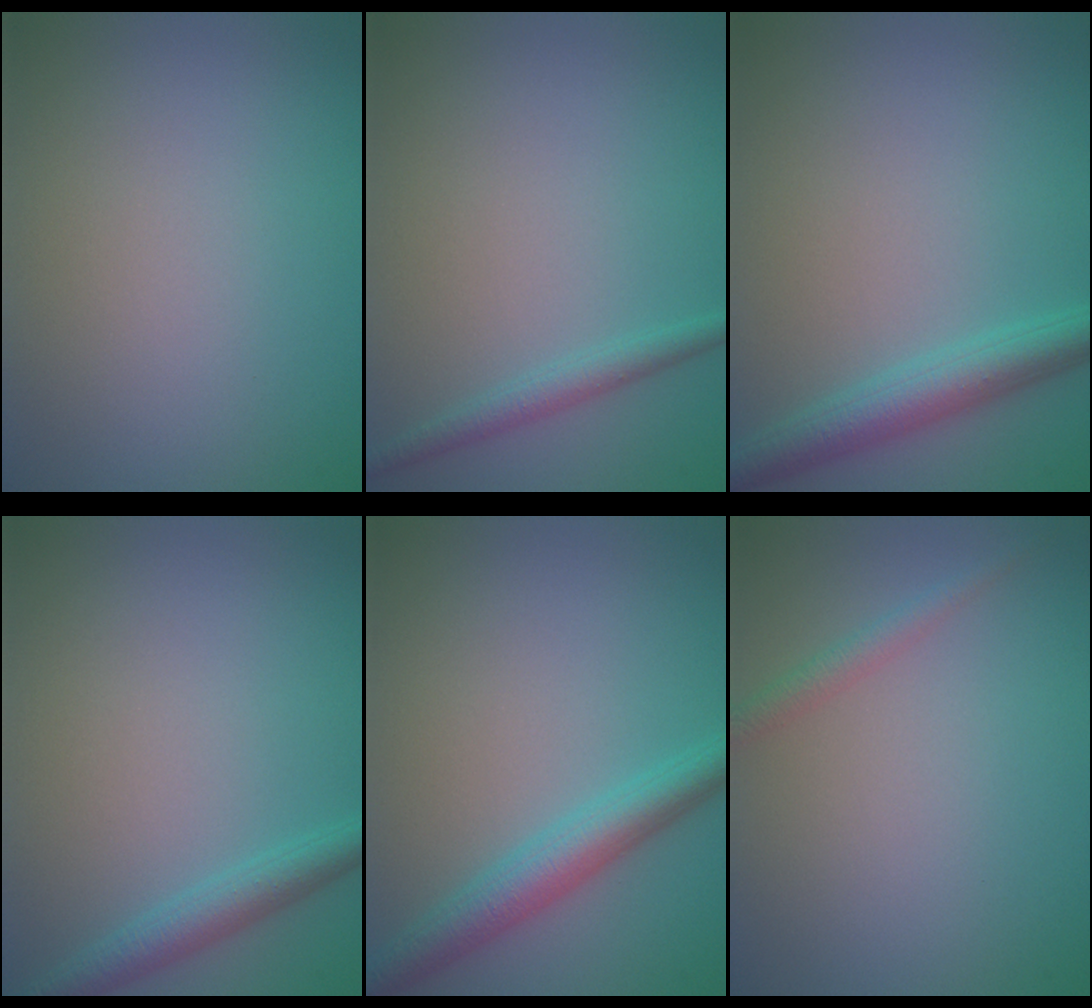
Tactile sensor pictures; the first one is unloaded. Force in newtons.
{"total": 1.7, "press": 1.7, "slide": 0.0}
{"total": 3.7, "press": 3.7, "slide": 0.2}
{"total": 2.5, "press": 2.5, "slide": 0.1}
{"total": 3.9, "press": 3.9, "slide": 0.0}
{"total": 1.3, "press": 1.3, "slide": 0.1}